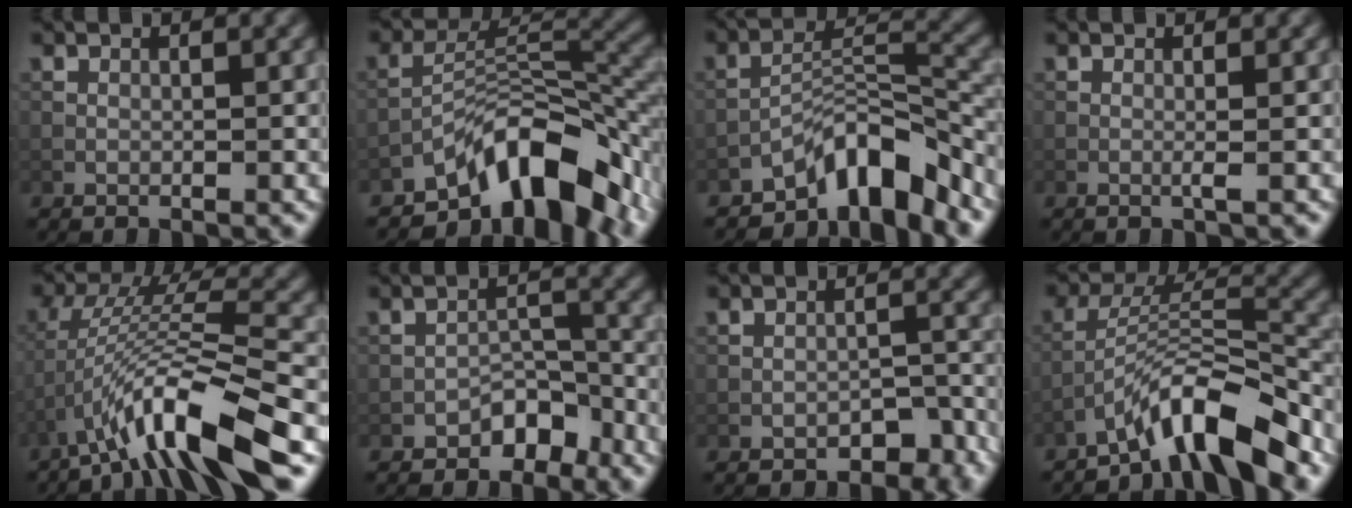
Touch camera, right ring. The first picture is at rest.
{"total": 10.1, "force": [-6.6, 4.1, 6.4], "torque": [-0.083, 0.006, -0.118]}
{"total": 6.6, "force": [-5.2, 2.0, 3.5], "torque": [-0.038, 0.011, -0.094]}
{"total": 0.7, "force": [-0.1, 0.0, 0.7], "torque": [-0.015, -0.002, -0.006]}
{"total": 8.6, "force": [-5.2, 1.8, 6.7], "torque": [-0.124, 0.008, -0.095]}
{"total": 3.1, "force": [-2.3, 1.6, 1.3], "torque": [-0.012, 0.014, -0.038]}
{"total": 2.8, "force": [-2.1, 1.4, 1.1], "torque": [-0.009, 0.008, -0.028]}
{"total": 7.1, "force": [-5.6, 1.6, 4.1], "torque": [-0.065, 0.007, -0.100]}